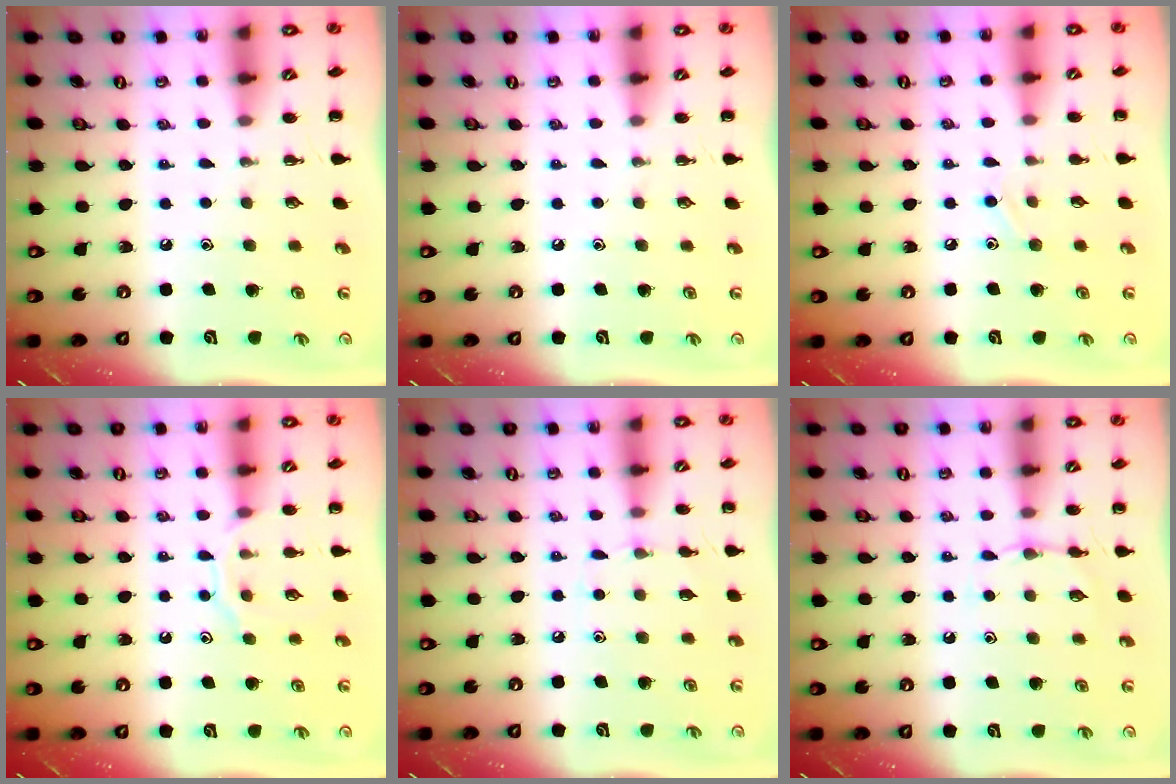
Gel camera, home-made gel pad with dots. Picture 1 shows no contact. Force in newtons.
{"total": 0.0}
{"total": 6.1, "press": 5.7, "slide": 2.0}
{"total": 8.5, "press": 8.4, "slide": 0.6}
{"total": 7.0, "press": 6.7, "slide": 1.8}
{"total": 5.1, "press": 4.9, "slide": 1.5}